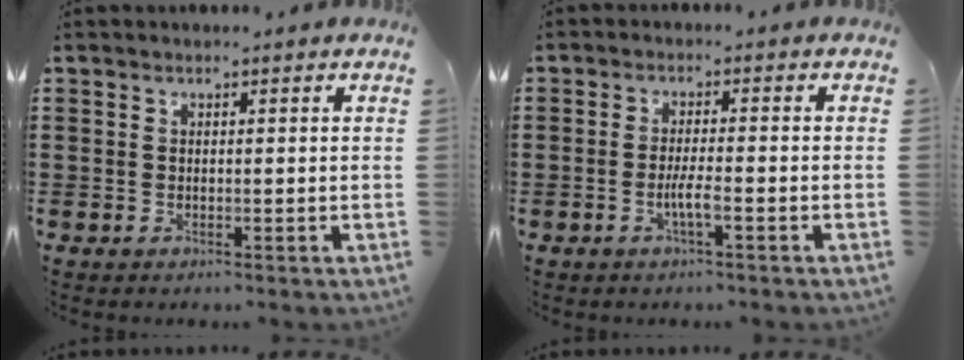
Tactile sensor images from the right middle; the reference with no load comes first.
{"total": 2.9, "force": [-1.3, 0.4, 2.6], "torque": [-0.046, 0.002, -0.024]}